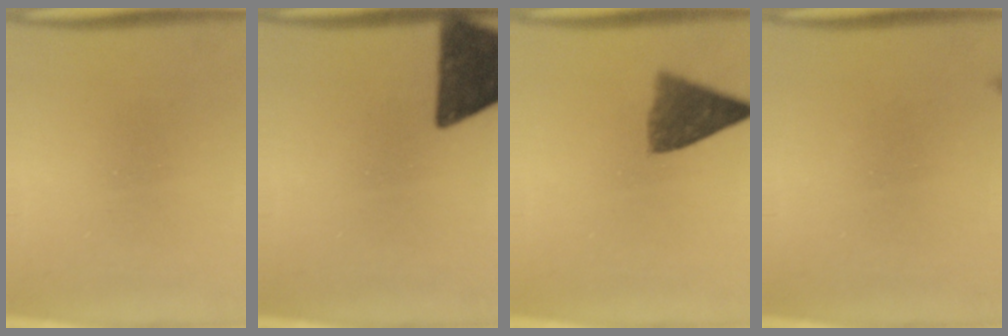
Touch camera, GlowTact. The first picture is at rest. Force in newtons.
{"total": 13.7}
{"total": 7.2}
{"total": 0.6}